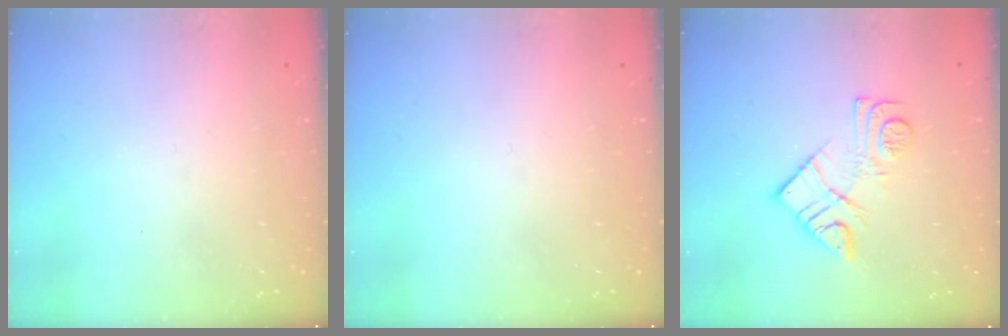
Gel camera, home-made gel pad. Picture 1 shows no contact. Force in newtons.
{"total": 0.0}
{"total": 12.3, "press": 12.2, "slide": 0.7}